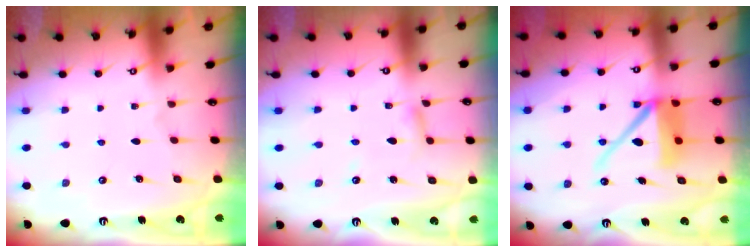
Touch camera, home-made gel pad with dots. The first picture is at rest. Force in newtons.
{"total": 2.8, "press": 2.7, "slide": 0.3}
{"total": 12.4, "press": 12.3, "slide": 1.8}